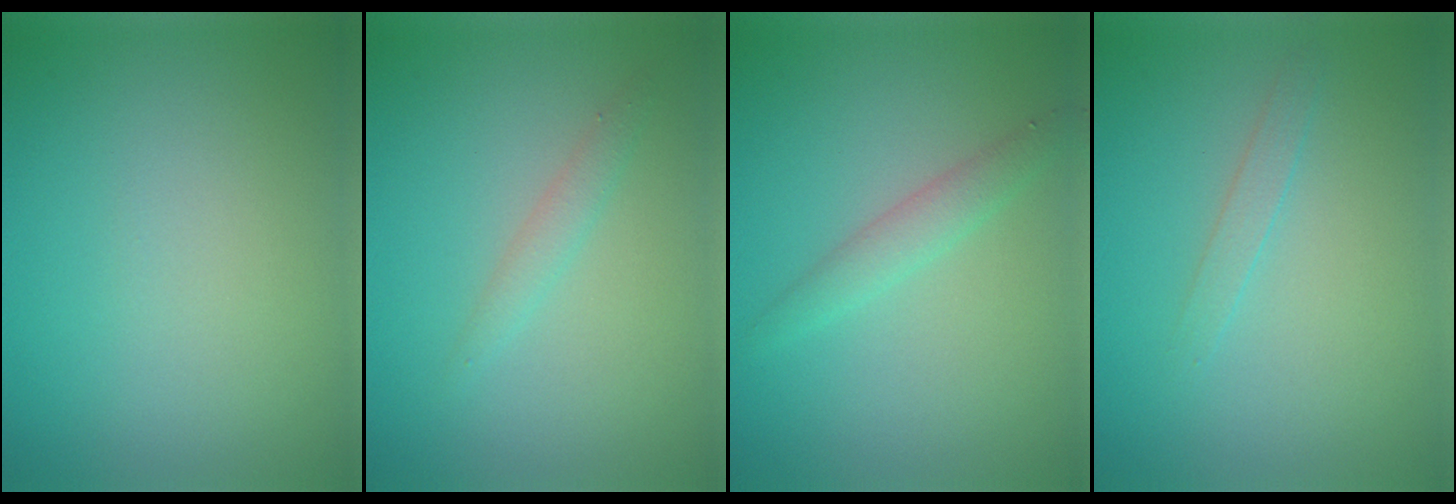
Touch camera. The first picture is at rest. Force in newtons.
{"total": 1.4, "press": 1.4, "slide": 0.1}
{"total": 1.9, "press": 1.9, "slide": 0.1}
{"total": 1.1, "press": 1.1, "slide": 0.1}